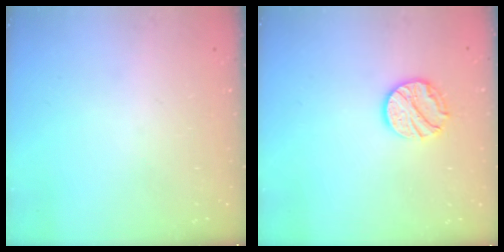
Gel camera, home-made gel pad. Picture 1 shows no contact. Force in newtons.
{"total": 11.1, "press": 11.1, "slide": 1.0}